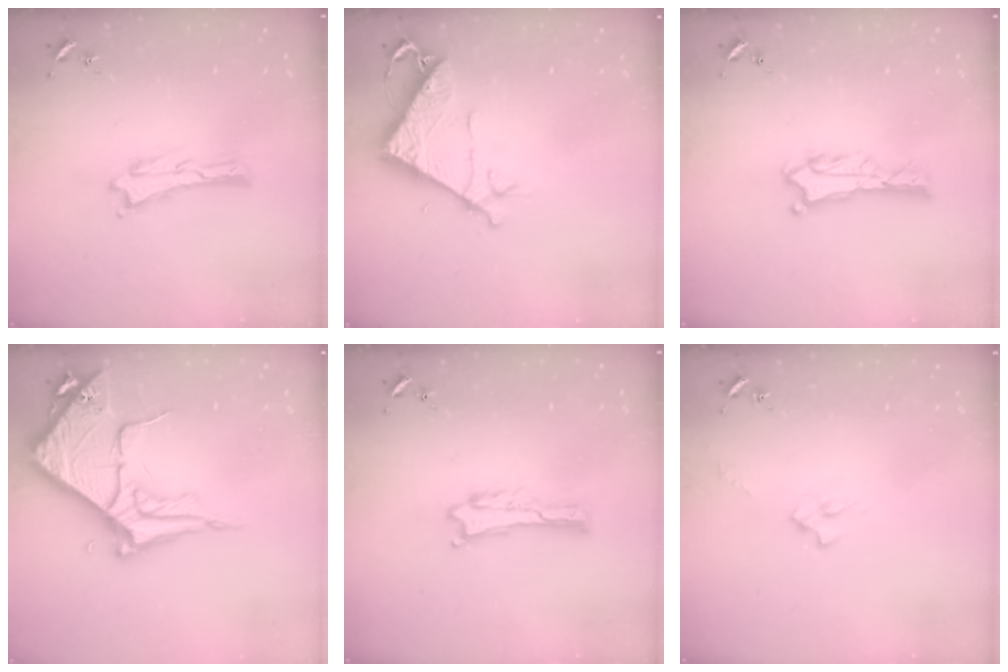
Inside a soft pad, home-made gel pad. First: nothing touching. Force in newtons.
{"total": 7.5, "press": 7.5, "slide": 0.2}
{"total": 0.7, "press": 0.7, "slide": 0.1}
{"total": 8.7, "press": 8.6, "slide": 1.0}
{"total": 0.0}
{"total": 2.4, "press": 2.4, "slide": 0.4}